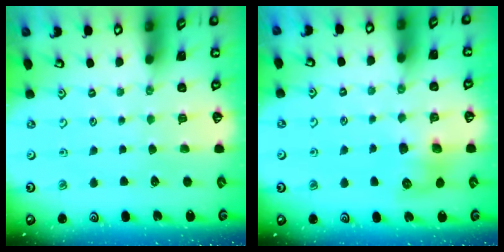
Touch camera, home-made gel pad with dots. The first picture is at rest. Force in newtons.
{"total": 9.0, "press": 9.0, "slide": 0.9}